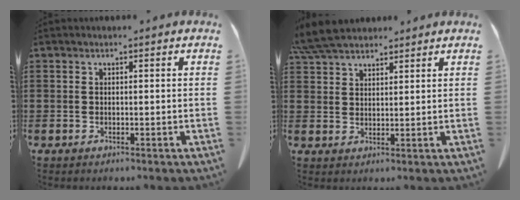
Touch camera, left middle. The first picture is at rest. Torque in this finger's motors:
{"motor_torque": [1.02, -0.29, 0.25, 0.06]}